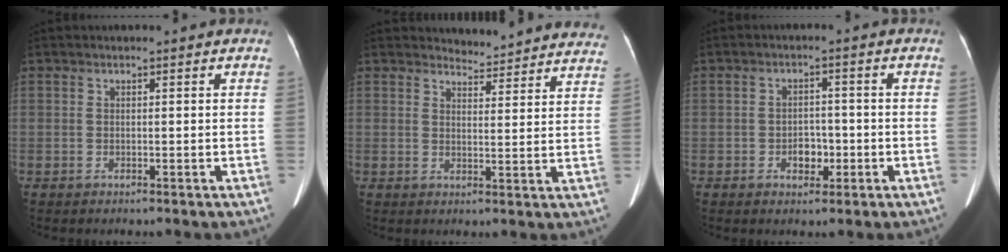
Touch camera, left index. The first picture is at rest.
{"total": 12.3, "force": [12.1, 1.9, 0.7], "torque": [0.021, -0.040, 0.116]}
{"total": 3.4, "force": [-1.2, 2.3, 2.2], "torque": [-0.029, 0.009, -0.017]}